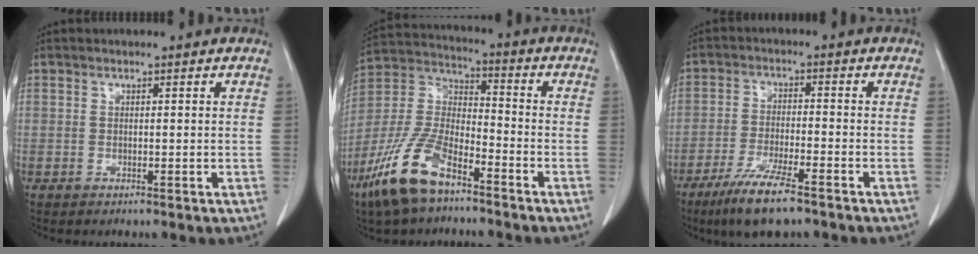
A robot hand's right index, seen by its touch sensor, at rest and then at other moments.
{"total": 13.8, "force": [-9.0, 4.7, 9.3], "torque": [-0.206, -0.007, -0.175]}
{"total": 9.1, "force": [-6.4, 1.0, 6.3], "torque": [-0.120, -0.022, -0.112]}